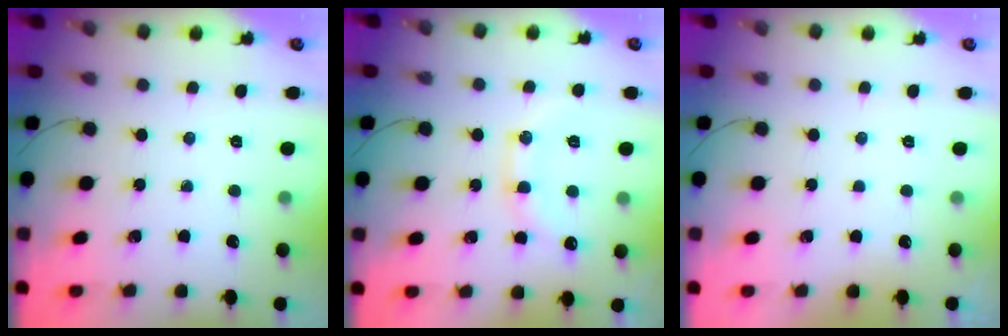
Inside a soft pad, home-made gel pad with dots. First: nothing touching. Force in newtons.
{"total": 12.9, "press": 12.9, "slide": 1.0}
{"total": 2.9, "press": 2.9, "slide": 0.1}